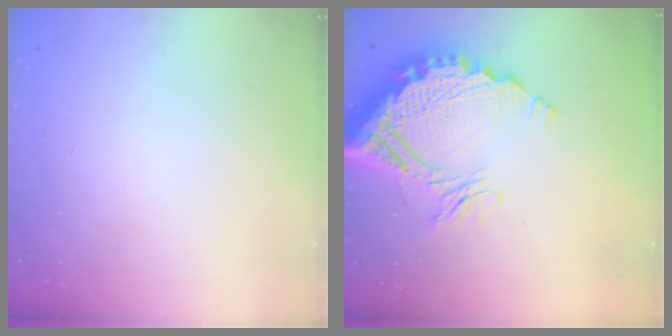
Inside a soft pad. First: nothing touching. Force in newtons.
{"total": 19.1, "press": 19.0, "slide": 1.9}